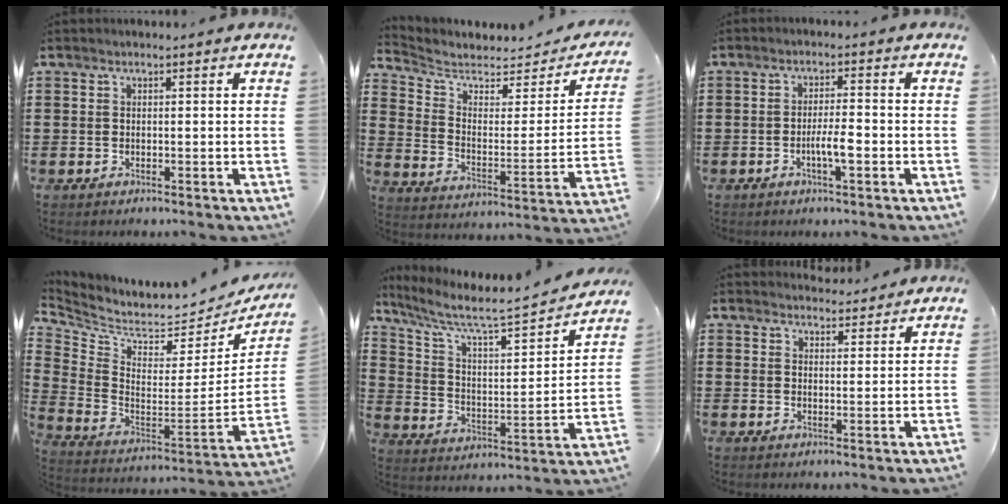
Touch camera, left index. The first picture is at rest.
{"total": 5.0, "force": [4.2, 2.1, 1.9], "torque": [-0.065, -0.026, 0.068]}
{"total": 4.1, "force": [-1.3, 0.7, 3.8], "torque": [-0.073, 0.000, -0.026]}
{"total": 4.2, "force": [3.2, 1.9, 2.0], "torque": [-0.063, -0.047, 0.048]}
{"total": 6.3, "force": [5.3, 0.6, 3.3], "torque": [-0.094, -0.045, 0.081]}
{"total": 3.0, "force": [2.9, 0.5, 0.1], "torque": [-0.001, -0.012, 0.054]}